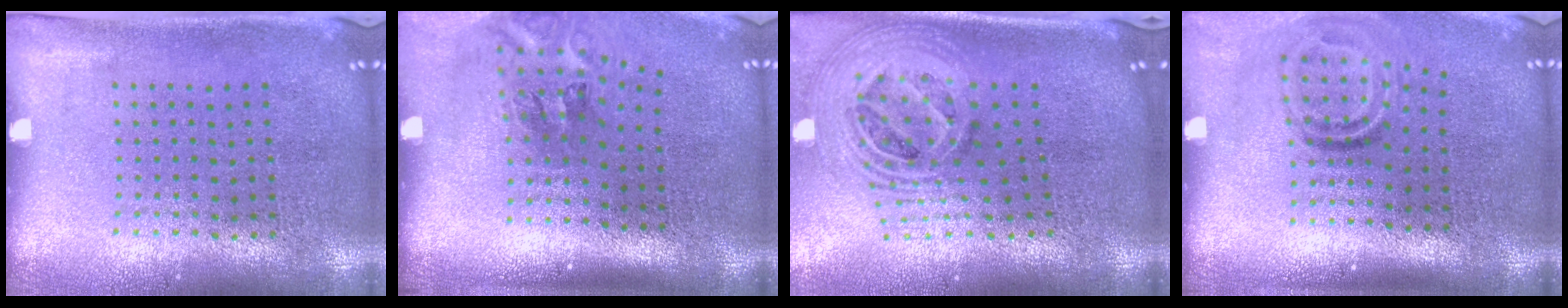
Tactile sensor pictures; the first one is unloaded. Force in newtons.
{"total": 2.1, "press": 1.4, "slide": 1.7}
{"total": 2.6, "press": 1.8, "slide": 1.9}
{"total": 2.0, "press": 1.1, "slide": 1.6}